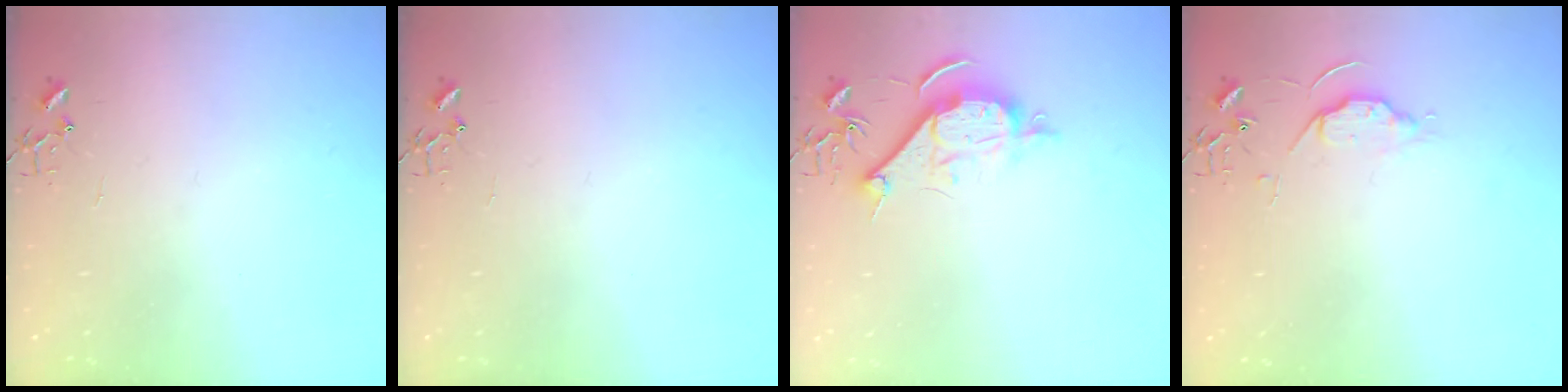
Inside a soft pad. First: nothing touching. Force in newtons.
{"total": 0.0}
{"total": 9.5, "press": 9.5, "slide": 0.9}
{"total": 5.7, "press": 5.6, "slide": 0.8}